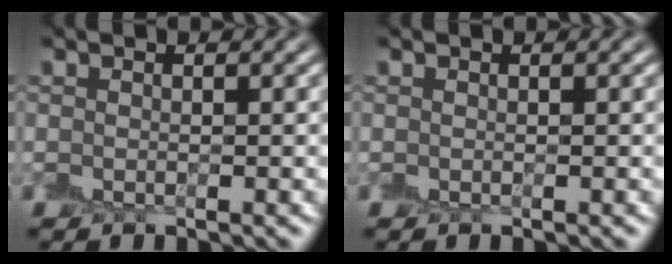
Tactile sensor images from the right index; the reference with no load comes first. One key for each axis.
{"total": 0.0}